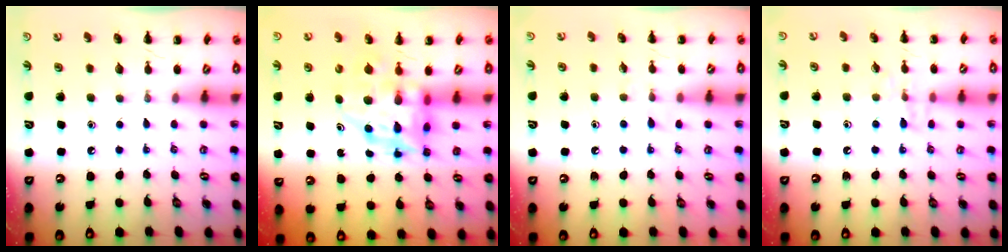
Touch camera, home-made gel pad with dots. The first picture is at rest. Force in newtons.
{"total": 7.9, "press": 7.6, "slide": 2.2}
{"total": 4.9, "press": 4.4, "slide": 1.9}
{"total": 6.2, "press": 6.1, "slide": 0.8}